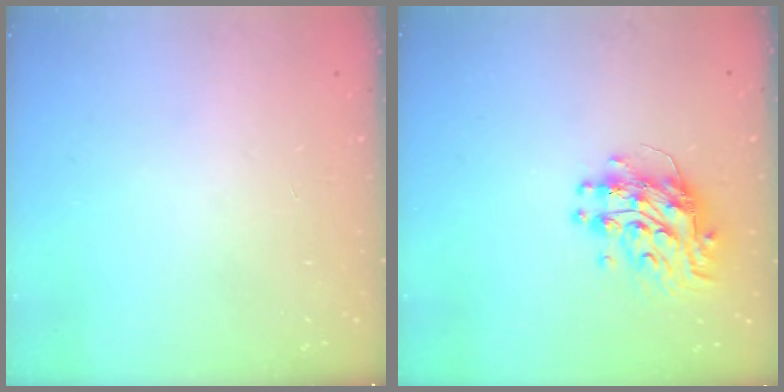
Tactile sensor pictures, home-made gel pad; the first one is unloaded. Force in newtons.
{"total": 11.5, "press": 11.5, "slide": 1.0}